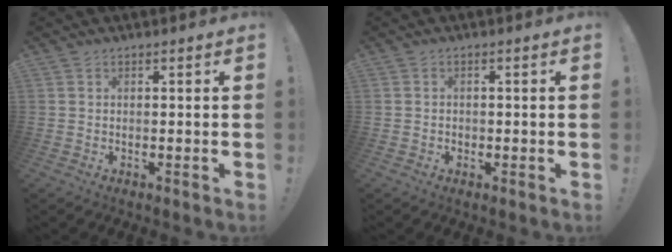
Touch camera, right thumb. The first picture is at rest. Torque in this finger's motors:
{"motor_torque": [-0.25, -0.09, 0.05, 0.14, 0.06]}